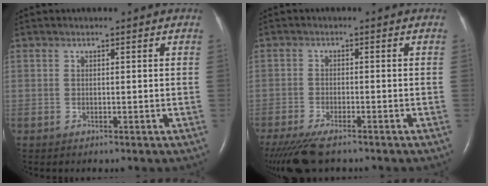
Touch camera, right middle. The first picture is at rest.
{"total": 9.1, "force": [-7.0, 2.3, 5.3], "torque": [-0.097, -0.019, -0.118]}